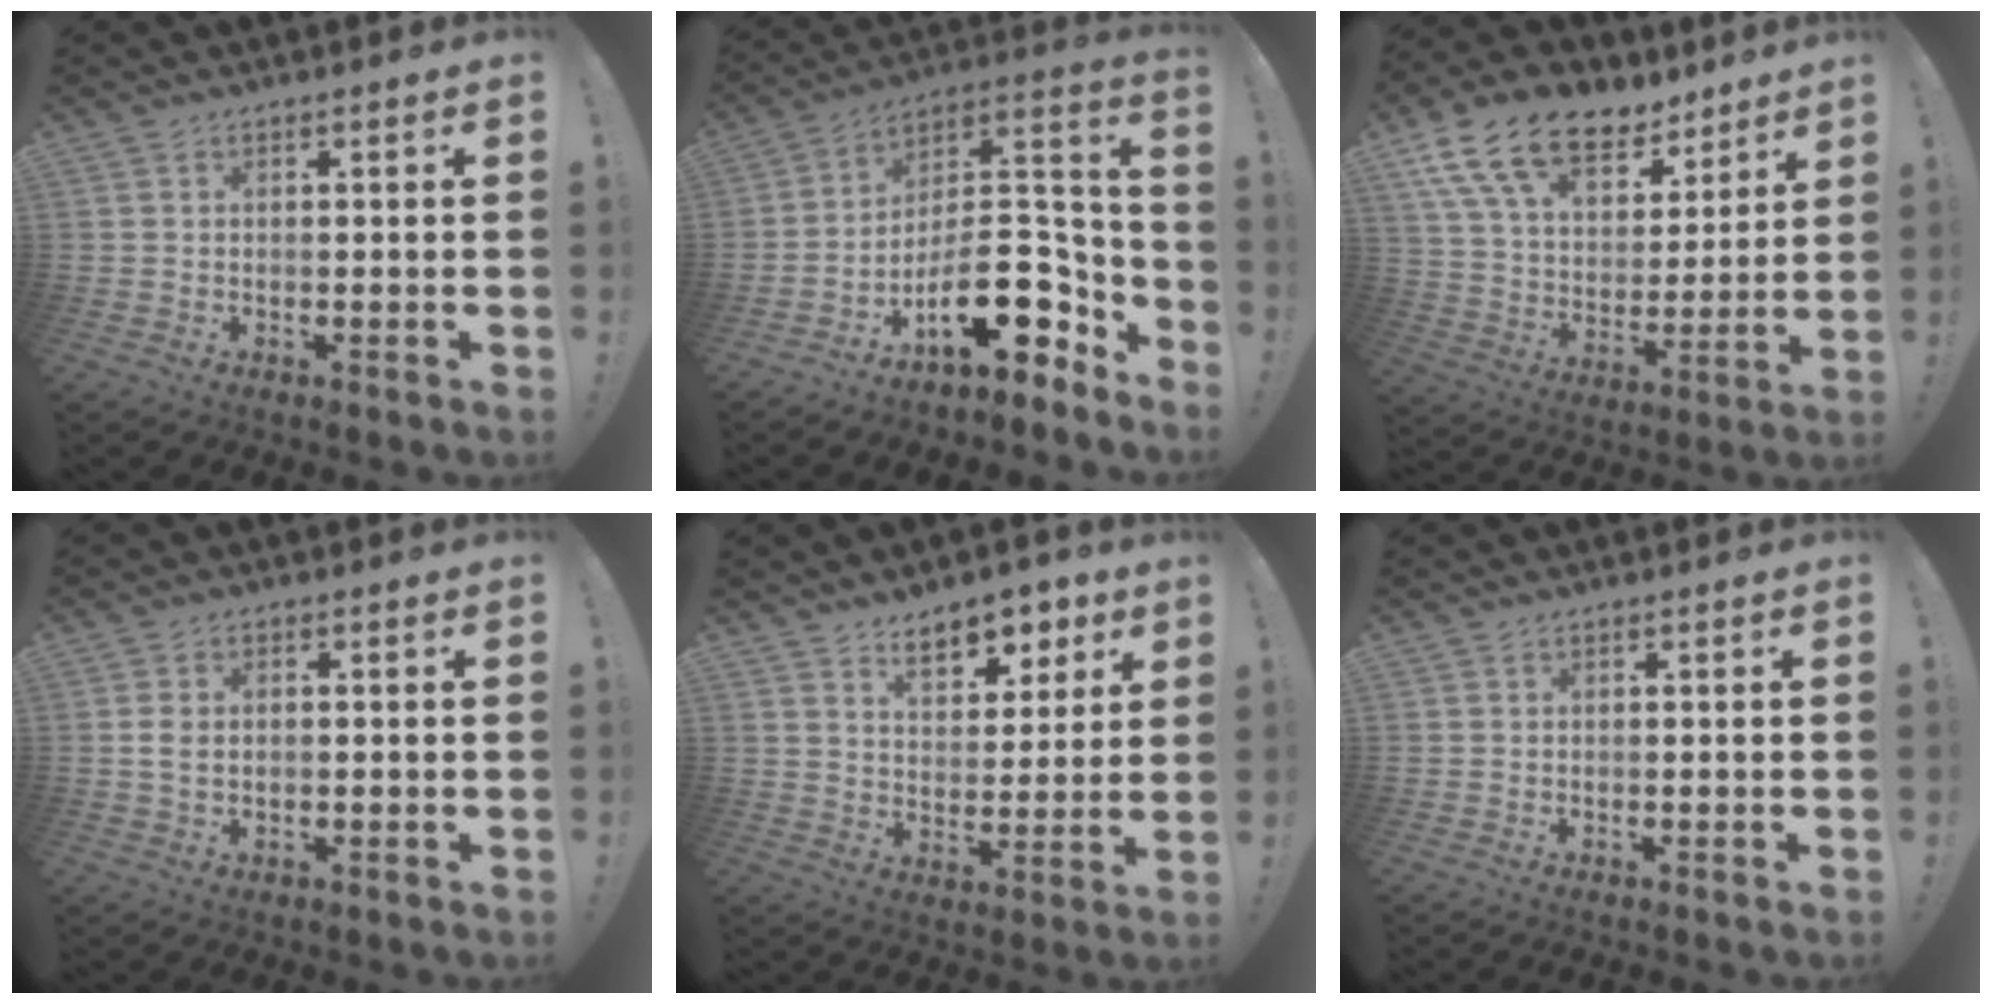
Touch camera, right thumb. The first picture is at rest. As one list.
[{"total": 19.0, "force": [-7.6, 9.5, 14.6], "torque": [-0.209, 0.041, -0.114]}, {"total": 18.1, "force": [11.5, 10.3, 9.5], "torque": [-0.163, -0.068, 0.212]}, {"total": 3.1, "force": [0.1, 2.2, 2.2], "torque": [-0.039, 0.005, -0.001]}, {"total": 10.2, "force": [7.2, 5.5, 4.8], "torque": [-0.055, -0.046, 0.130]}, {"total": 0.0}]